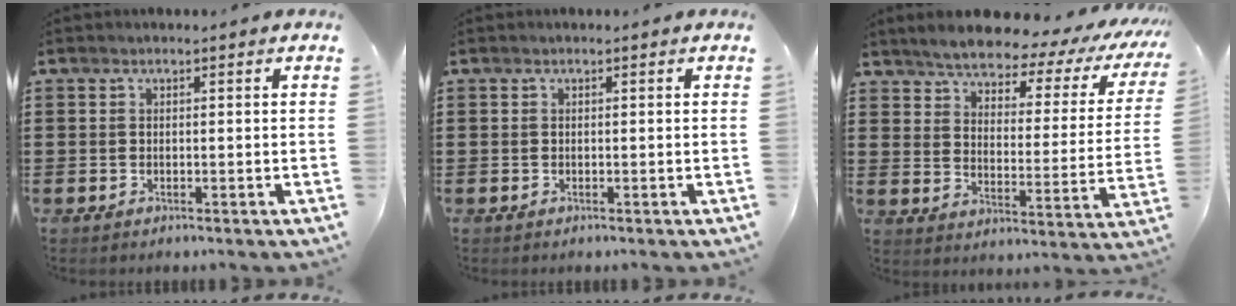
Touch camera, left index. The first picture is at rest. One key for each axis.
{"total": 0.0}
{"total": 4.6, "fx": 4.4, "fy": 0.5, "fz": 1.4, "tx": -0.055, "ty": -0.036, "tz": 0.068}